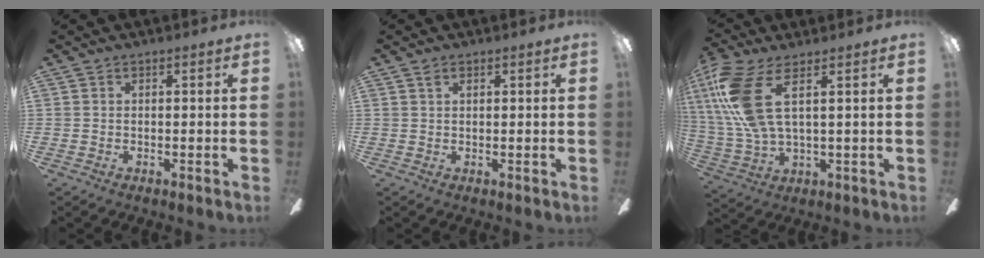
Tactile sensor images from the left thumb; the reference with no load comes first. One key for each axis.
{"total": 1.4, "fx": 0.9, "fy": 0.8, "fz": 0.8, "tx": -0.017, "ty": 0.002, "tz": 0.016}
{"total": 16.0, "fx": 5.5, "fy": 6.5, "fz": 13.6, "tx": -0.310, "ty": -0.016, "tz": 0.095}